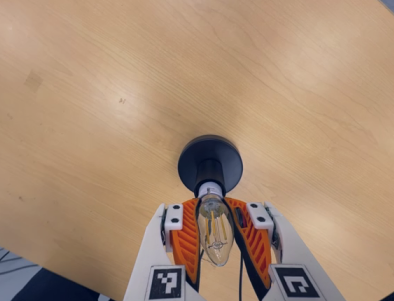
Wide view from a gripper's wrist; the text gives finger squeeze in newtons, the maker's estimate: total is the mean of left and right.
{"total": 20.5, "left": 28.5, "right": 12.5}